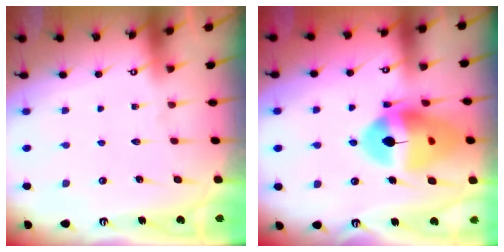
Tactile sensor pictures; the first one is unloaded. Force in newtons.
{"total": 18.1, "press": 17.9, "slide": 2.2}